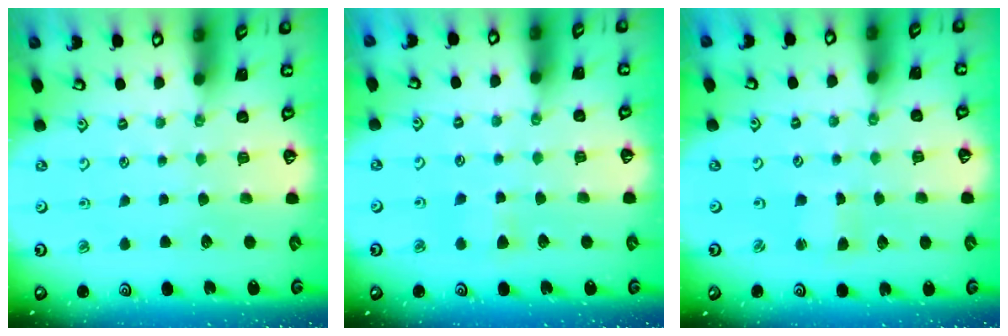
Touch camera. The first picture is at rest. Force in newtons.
{"total": 3.9, "press": 3.9, "slide": 0.6}
{"total": 1.4, "press": 1.3, "slide": 0.3}